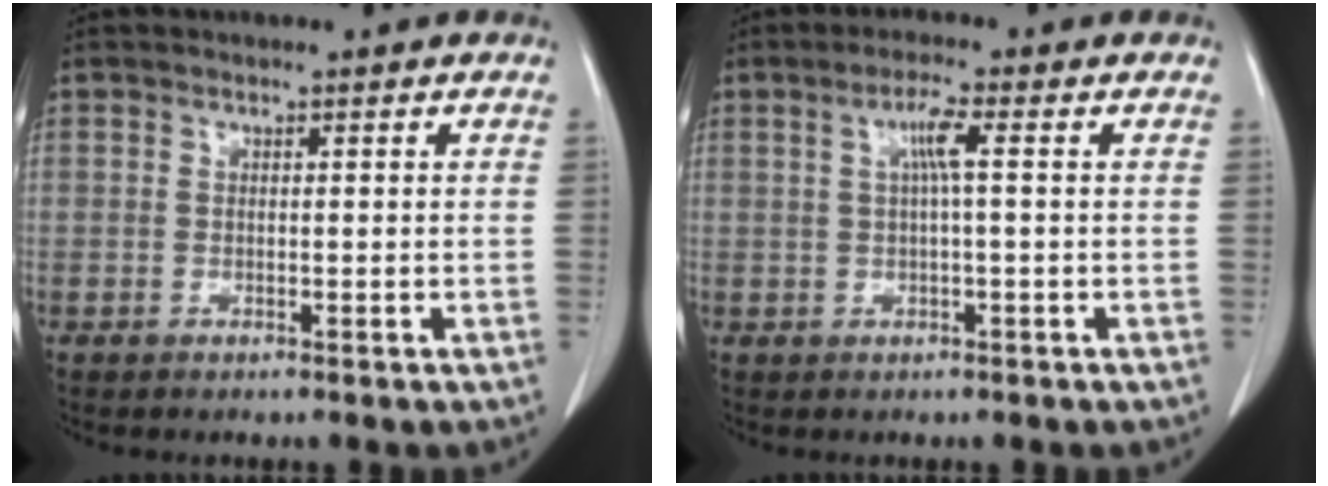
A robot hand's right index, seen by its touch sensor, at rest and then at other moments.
{"total": 3.4, "force": [0.7, 0.2, 3.4], "torque": [-0.064, 0.008, 0.013]}